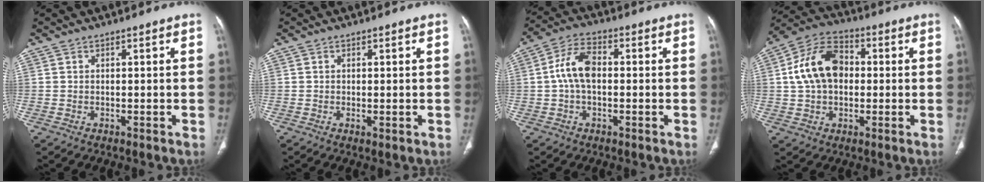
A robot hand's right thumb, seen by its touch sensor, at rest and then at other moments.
{"total": 0.8, "force": [-0.1, 0.2, 0.7], "torque": [-0.016, -0.007, -0.001]}
{"total": 7.9, "force": [0.1, 4.6, 6.4], "torque": [-0.124, 0.022, -0.006]}
{"total": 13.4, "force": [1.2, 9.3, 9.6], "torque": [-0.160, 0.026, 0.013]}